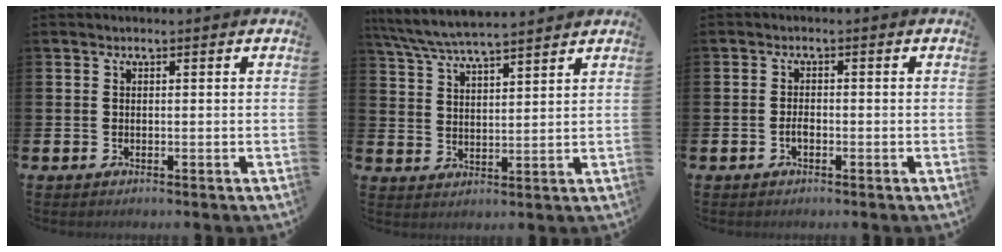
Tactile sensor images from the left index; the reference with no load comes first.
{"total": 6.2, "force": [5.9, 0.5, 1.7], "torque": [-0.054, -0.028, 0.106]}
{"total": 1.4, "force": [-0.6, 0.7, 1.1], "torque": [-0.014, -0.001, -0.013]}